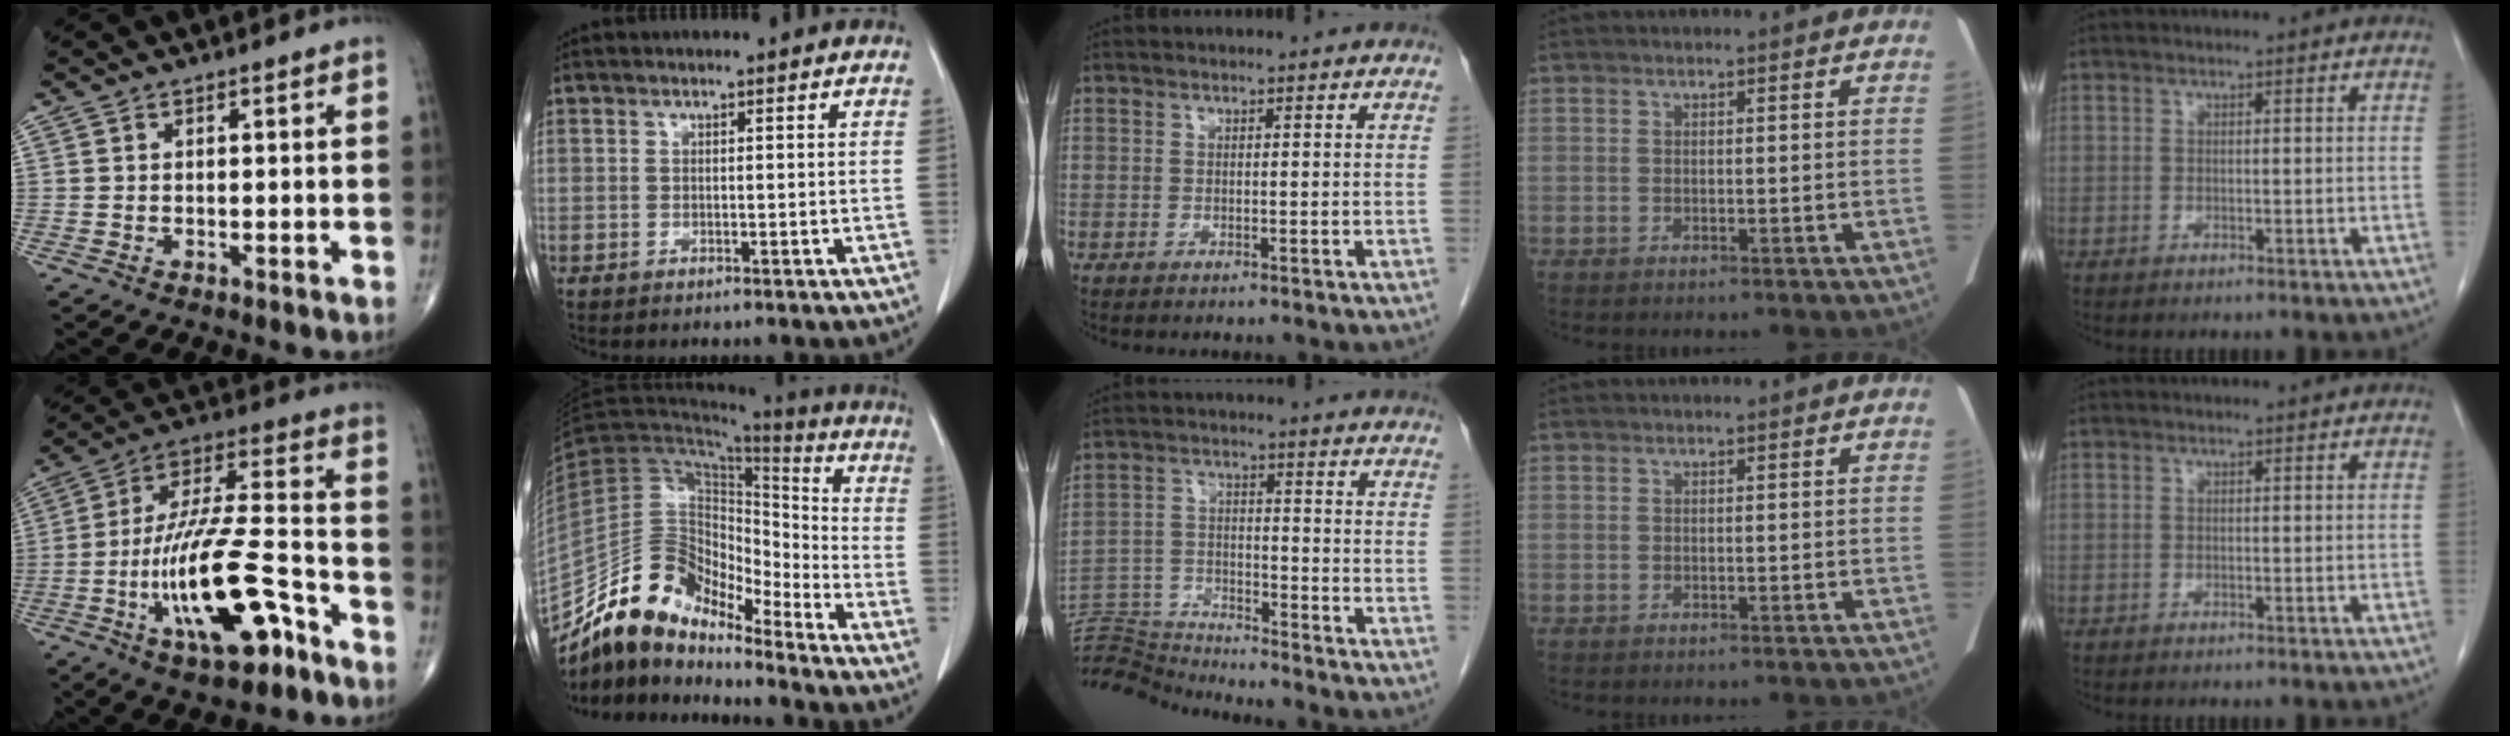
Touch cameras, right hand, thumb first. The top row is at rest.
{"thumb": {"total": 20.3, "force": [-8.8, 6.8, 17.0], "torque": [-0.312, 0.058, -0.144]}, "index": {"total": 14.4, "force": [-12.2, 5.5, 5.1], "torque": [-0.077, 0.055, -0.223]}, "middle": {"total": 11.1, "force": [-11.1, -1.0, 0.2], "torque": [-0.006, 0.017, -0.209]}}